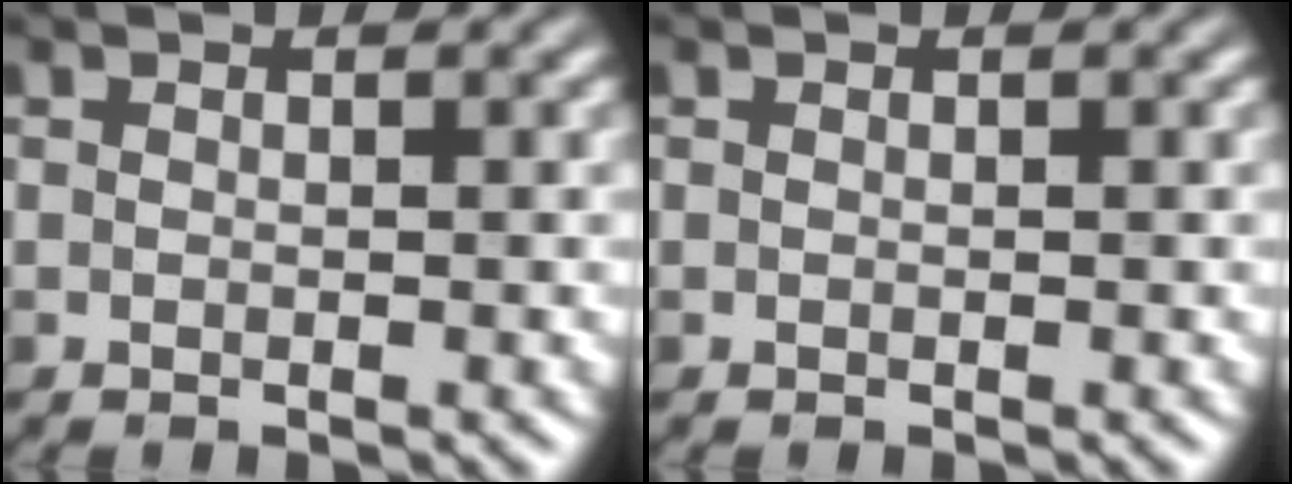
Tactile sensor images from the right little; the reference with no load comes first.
{"total": 0.0}